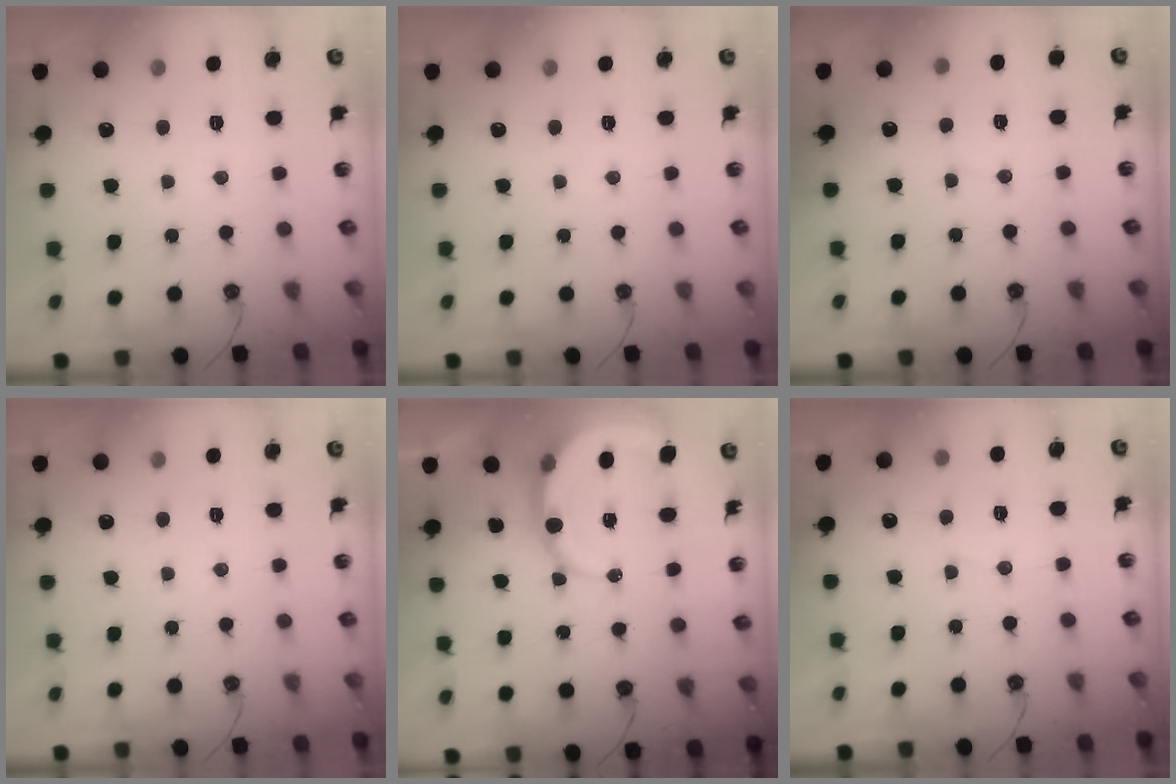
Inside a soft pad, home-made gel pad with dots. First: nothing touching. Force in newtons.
{"total": 0.0}
{"total": 2.8, "press": 2.8, "slide": 0.3}
{"total": 0.0}
{"total": 10.1, "press": 10.0, "slide": 1.3}
{"total": 3.7, "press": 3.7, "slide": 0.3}